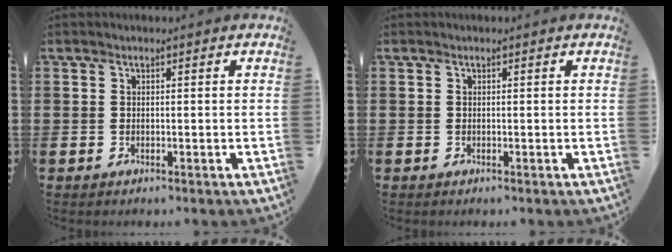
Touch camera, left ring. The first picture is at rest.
{"total": 0.0}